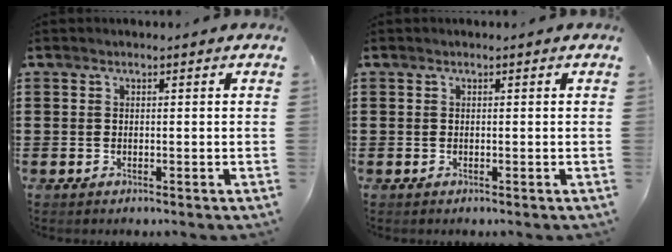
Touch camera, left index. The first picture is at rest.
{"total": 0.0}